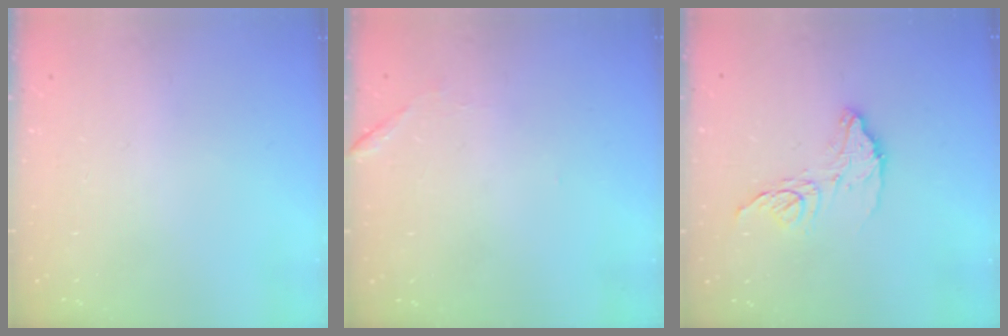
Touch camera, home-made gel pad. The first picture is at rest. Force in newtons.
{"total": 6.7, "press": 6.7, "slide": 0.3}
{"total": 11.4, "press": 11.4, "slide": 0.9}